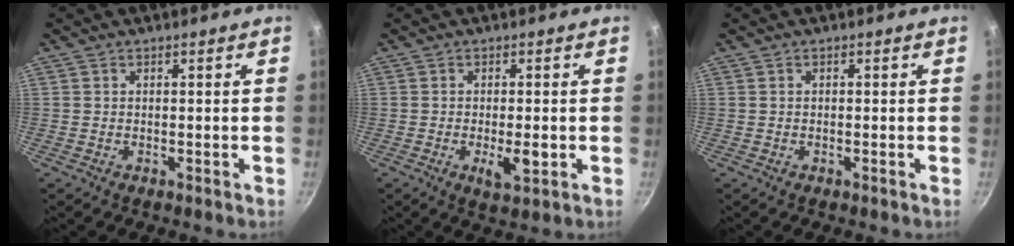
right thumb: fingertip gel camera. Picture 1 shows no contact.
{"total": 4.5, "force": [-0.9, 1.6, 4.2], "torque": [-0.064, -0.003, -0.011]}
{"total": 0.0}